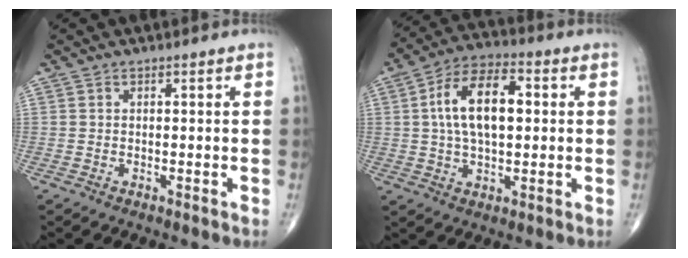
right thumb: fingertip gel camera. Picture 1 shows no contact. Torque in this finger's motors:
{"motor_torque": [-0.45, 1.05, 1.02, 0.35, 0.28]}